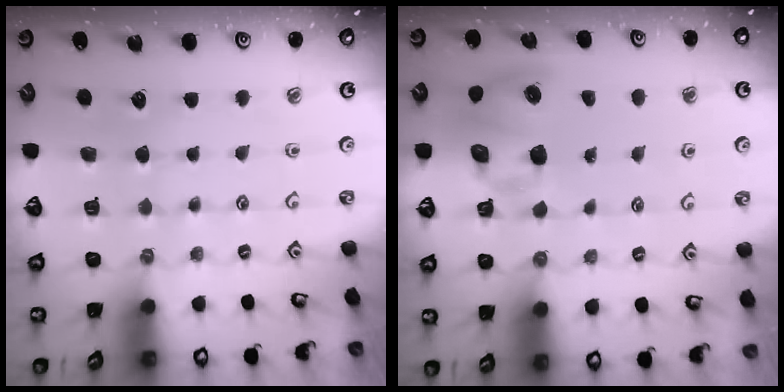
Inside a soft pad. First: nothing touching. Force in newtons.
{"total": 9.4, "press": 9.2, "slide": 1.7}